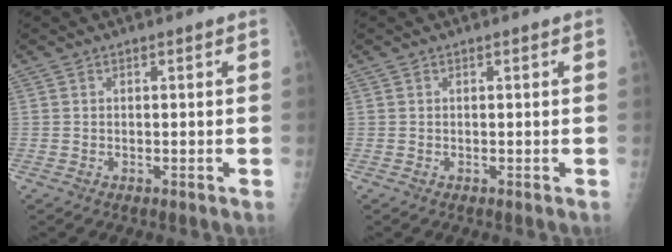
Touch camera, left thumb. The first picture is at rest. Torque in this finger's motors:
{"motor_torque": [0.00, 0.00, 0.00, 0.00, 0.00]}